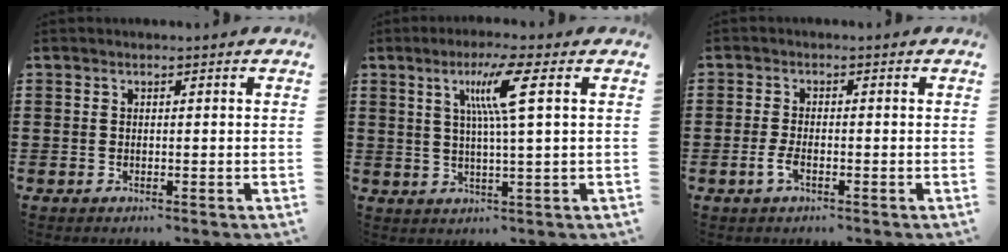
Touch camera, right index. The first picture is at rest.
{"total": 7.4, "force": [2.5, -0.5, 6.9], "torque": [-0.140, -0.001, 0.034]}
{"total": 2.3, "force": [-1.0, 0.7, 2.0], "torque": [-0.050, -0.004, -0.023]}